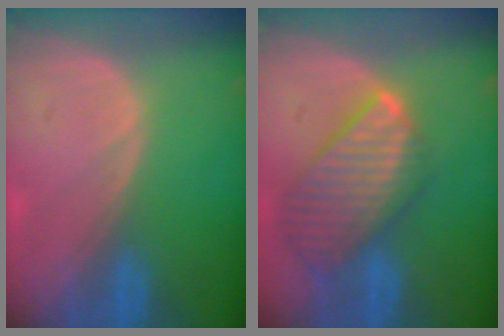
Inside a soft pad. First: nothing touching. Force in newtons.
{"total": 9.8, "press": 8.4, "slide": 5.0}